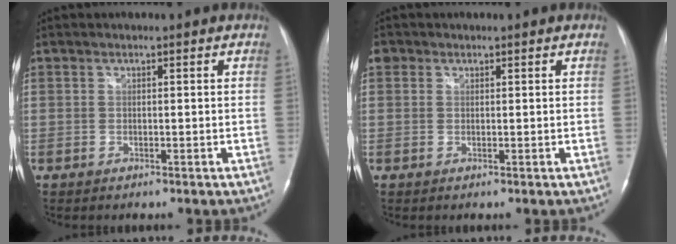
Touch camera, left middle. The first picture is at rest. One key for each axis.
{"total": 1.8, "fx": 0.8, "fy": 1.6, "fz": 0.4, "tx": -0.002, "ty": 0.013, "tz": 0.012}